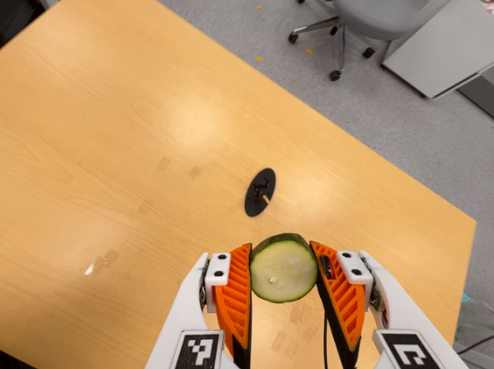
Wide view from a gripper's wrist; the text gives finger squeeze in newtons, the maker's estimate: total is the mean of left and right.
{"total": 11.0, "left": 10.1, "right": 11.9}